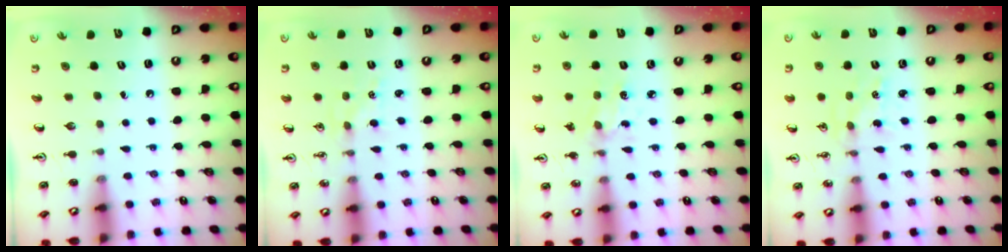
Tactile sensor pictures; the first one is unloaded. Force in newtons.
{"total": 1.0, "press": 0.9, "slide": 0.2}
{"total": 2.2, "press": 2.2, "slide": 0.5}
{"total": 1.5, "press": 1.5, "slide": 0.2}